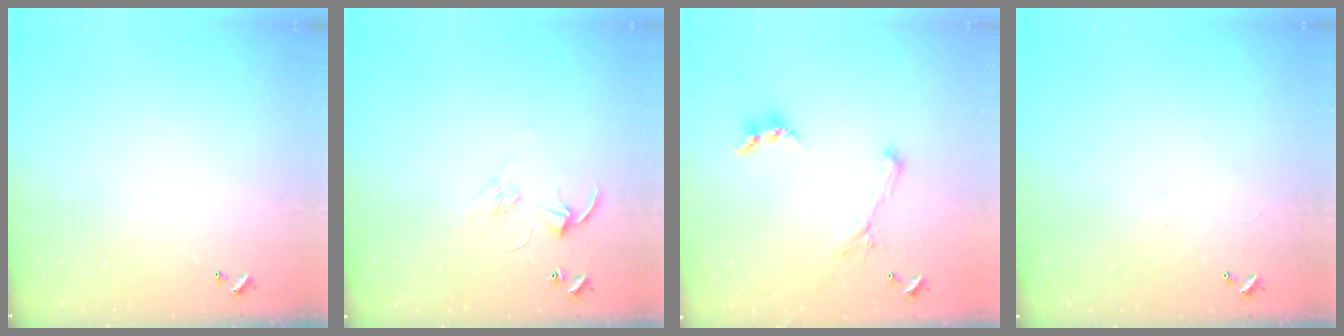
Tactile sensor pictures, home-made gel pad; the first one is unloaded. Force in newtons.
{"total": 3.2, "press": 3.2, "slide": 0.0}
{"total": 1.6, "press": 1.5, "slide": 0.4}
{"total": 0.0}